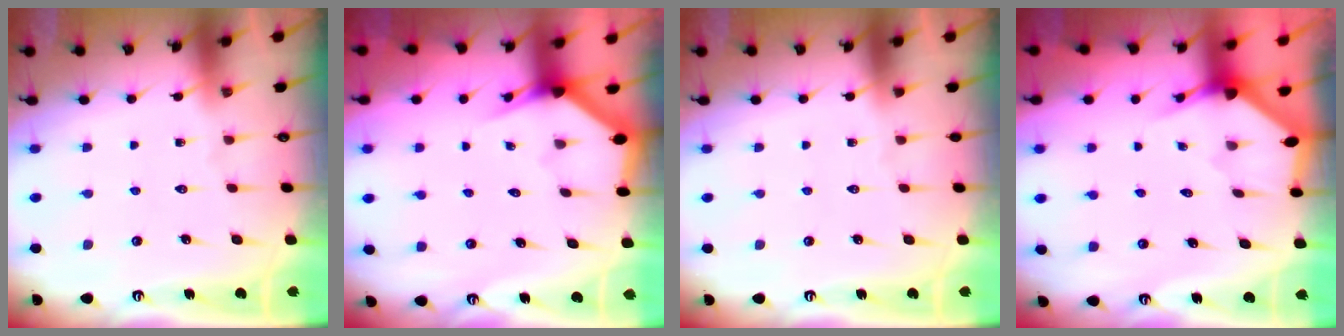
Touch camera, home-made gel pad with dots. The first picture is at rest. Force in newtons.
{"total": 2.9, "press": 2.9, "slide": 0.1}
{"total": 0.0}
{"total": 2.3, "press": 2.3, "slide": 0.1}